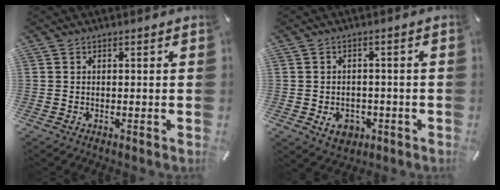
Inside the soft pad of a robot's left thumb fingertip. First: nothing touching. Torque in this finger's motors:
{"motor_torque": [-0.01, 0.02, 0.13, 0.00, 0.06]}